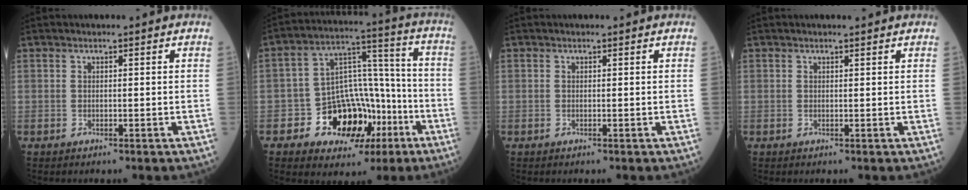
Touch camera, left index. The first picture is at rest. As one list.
[{"total": 13.1, "force": [-5.7, 9.6, 6.9], "torque": [-0.099, 0.040, -0.077]}, {"total": 0.0}, {"total": 0.9, "force": [0.8, -0.1, 0.3], "torque": [-0.004, 0.003, 0.016]}]